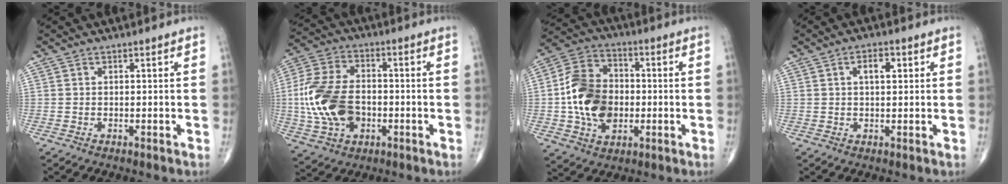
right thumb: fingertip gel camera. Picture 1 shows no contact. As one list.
[{"total": 16.5, "force": [-2.3, 10.9, 12.2], "torque": [-0.243, 0.015, -0.038]}, {"total": 15.6, "force": [-0.7, 10.2, 11.7], "torque": [-0.213, 0.013, -0.011]}, {"total": 3.6, "force": [1.0, 1.7, 3.0], "torque": [-0.045, 0.004, 0.014]}]